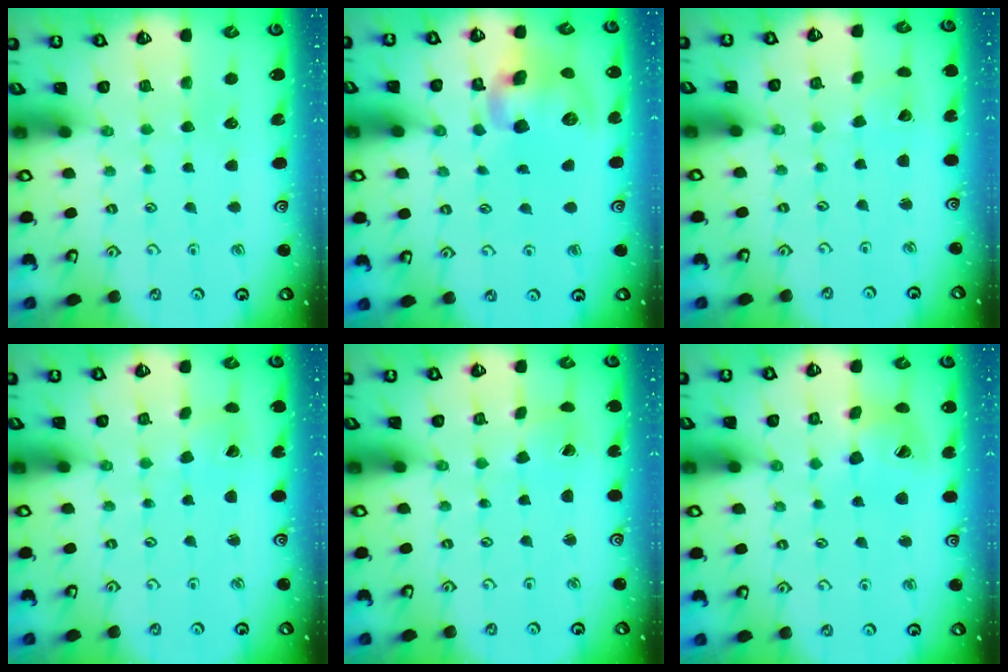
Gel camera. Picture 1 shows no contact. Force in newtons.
{"total": 12.7, "press": 12.5, "slide": 2.2}
{"total": 2.1, "press": 2.1, "slide": 0.2}
{"total": 1.9, "press": 1.9, "slide": 0.2}
{"total": 0.8, "press": 0.8, "slide": 0.1}
{"total": 13.4, "press": 13.3, "slide": 1.5}